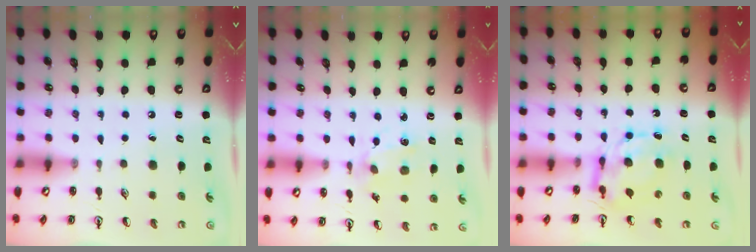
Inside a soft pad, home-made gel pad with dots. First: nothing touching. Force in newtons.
{"total": 1.8, "press": 1.8, "slide": 0.3}
{"total": 7.5, "press": 7.4, "slide": 0.6}